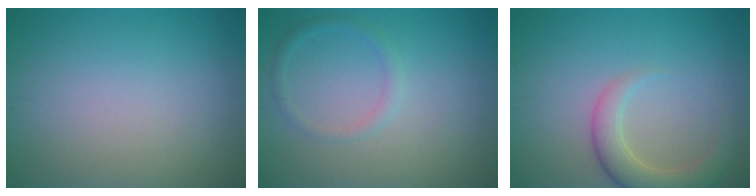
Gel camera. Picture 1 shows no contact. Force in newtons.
{"total": 1.3, "press": 1.3, "slide": 0.1}
{"total": 4.1, "press": 4.0, "slide": 0.6}